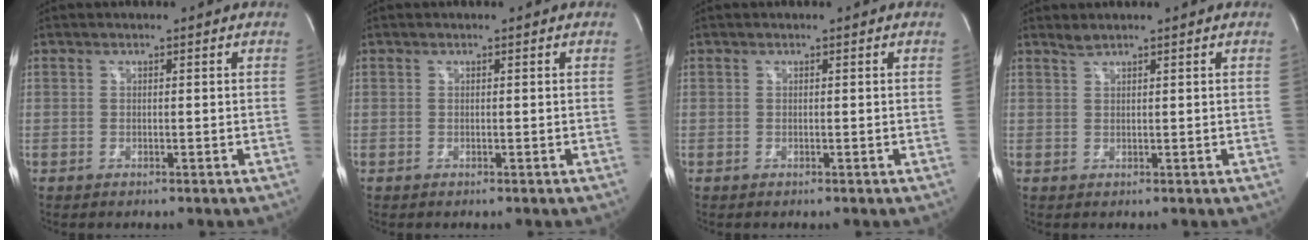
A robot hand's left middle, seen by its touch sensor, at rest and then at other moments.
{"total": 0.0}
{"total": 0.0}
{"total": 1.1, "force": [1.0, -0.2, 0.3], "torque": [-0.010, 0.003, 0.026]}